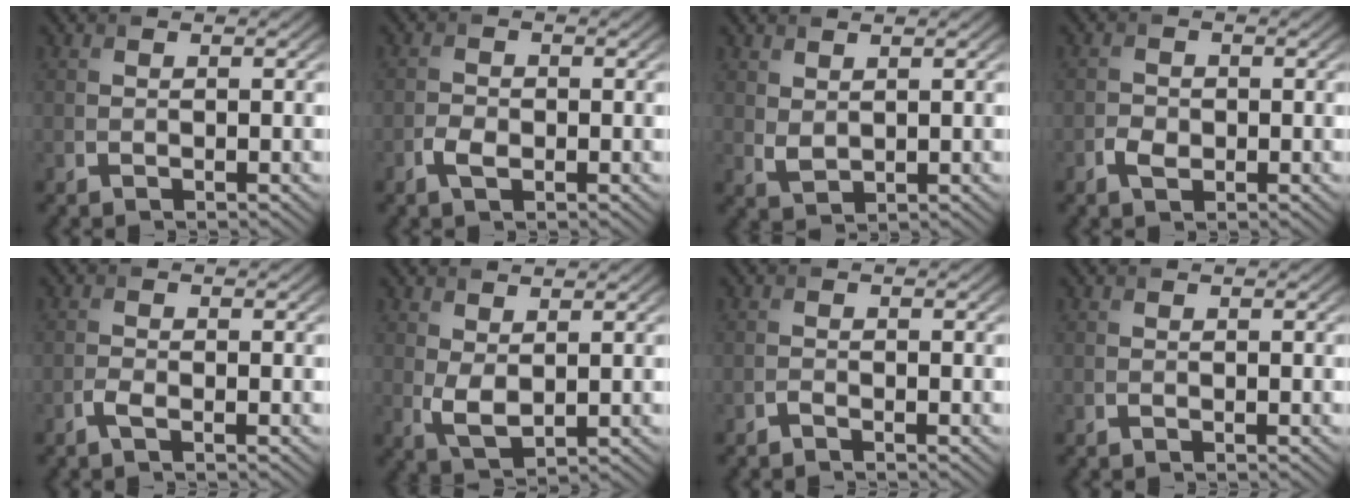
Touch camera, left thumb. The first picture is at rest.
{"total": 2.1, "force": [-1.0, 1.2, 1.4], "torque": [-0.030, 0.000, -0.021]}
{"total": 1.8, "force": [1.2, 1.0, 1.0], "torque": [-0.028, -0.005, 0.027]}
{"total": 1.8, "force": [-0.7, 1.3, 1.0], "torque": [-0.023, -0.002, -0.016]}
{"total": 1.5, "force": [-0.9, 0.4, 1.1], "torque": [-0.027, 0.001, -0.022]}
{"total": 3.2, "force": [0.9, 1.7, 2.6], "torque": [-0.061, -0.004, 0.022]}
{"total": 0.7, "force": [-0.6, 0.1, 0.4], "torque": [-0.006, 0.000, -0.014]}
{"total": 0.0}